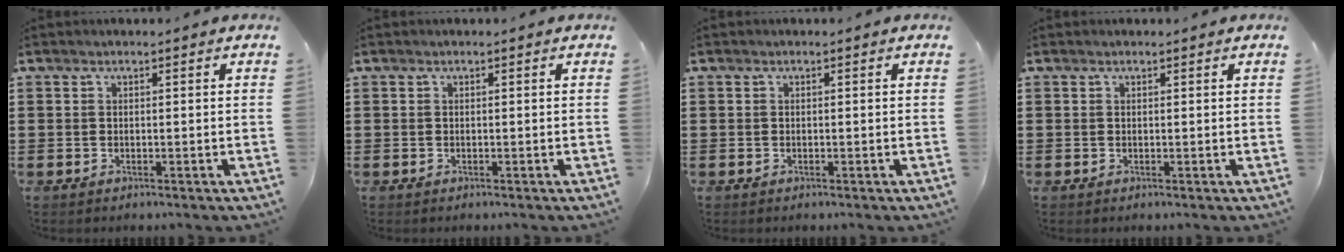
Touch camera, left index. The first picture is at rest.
{"total": 0.0}
{"total": 0.0}
{"total": 0.0}